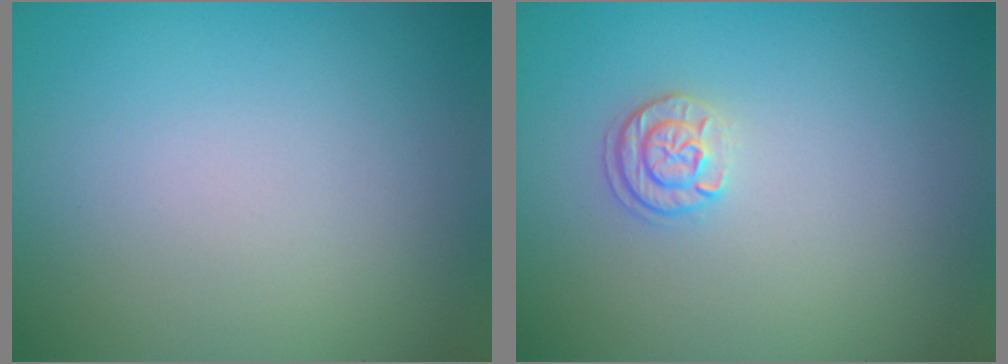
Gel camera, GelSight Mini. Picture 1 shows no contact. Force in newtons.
{"total": 1.7, "press": 1.6, "slide": 0.4}